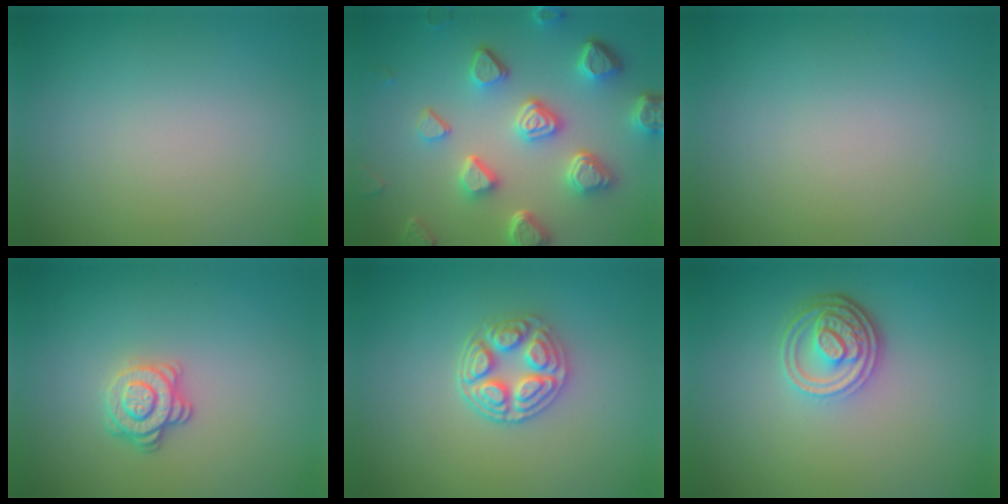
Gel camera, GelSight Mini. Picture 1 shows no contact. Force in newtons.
{"total": 7.1, "press": 5.5, "slide": 4.4}
{"total": 0.0}
{"total": 2.8, "press": 2.5, "slide": 1.3}
{"total": 3.7, "press": 3.3, "slide": 1.8}
{"total": 4.7, "press": 3.5, "slide": 3.2}